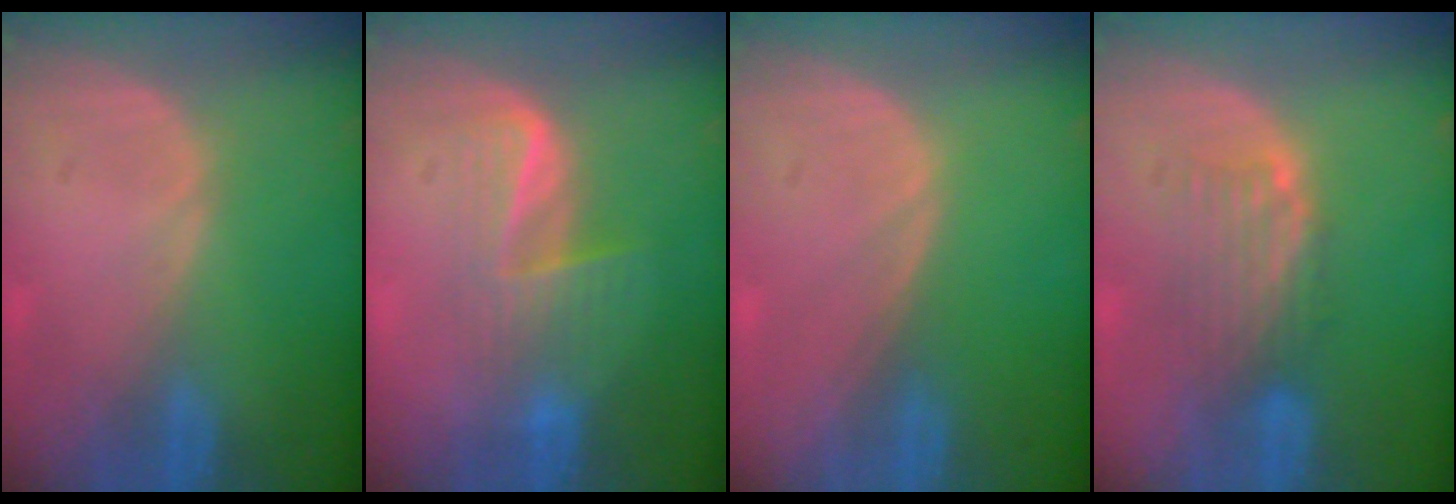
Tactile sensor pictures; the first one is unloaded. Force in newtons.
{"total": 5.9, "press": 5.4, "slide": 2.3}
{"total": 0.0}
{"total": 5.1, "press": 4.3, "slide": 2.7}